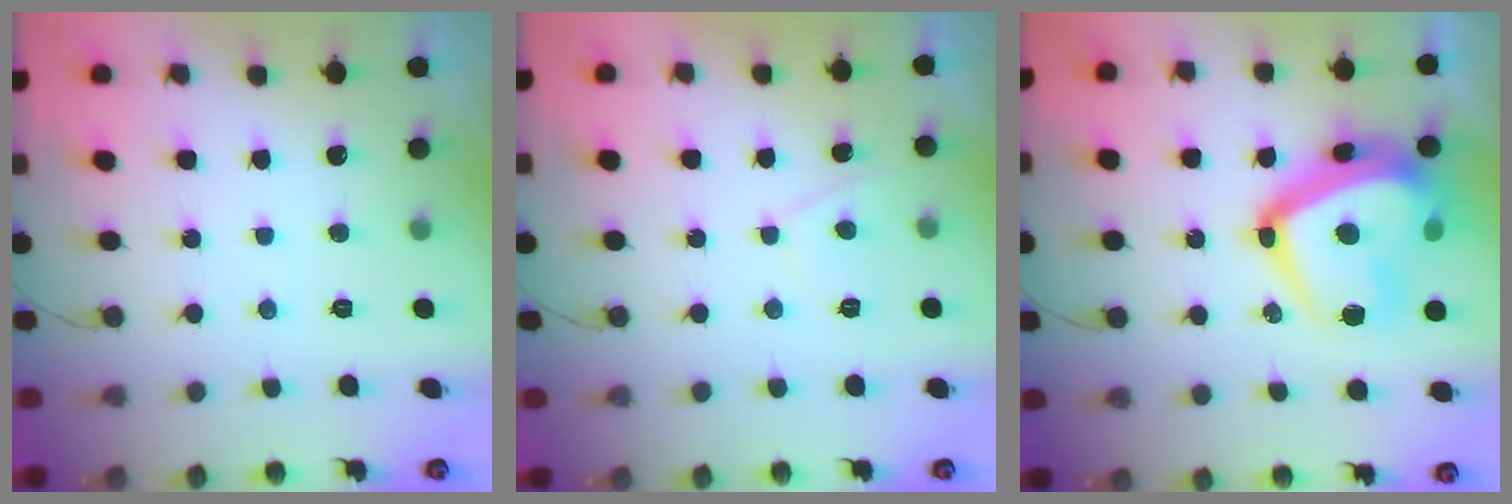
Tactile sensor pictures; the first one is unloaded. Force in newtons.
{"total": 2.4, "press": 2.3, "slide": 0.5}
{"total": 23.5, "press": 23.4, "slide": 1.7}